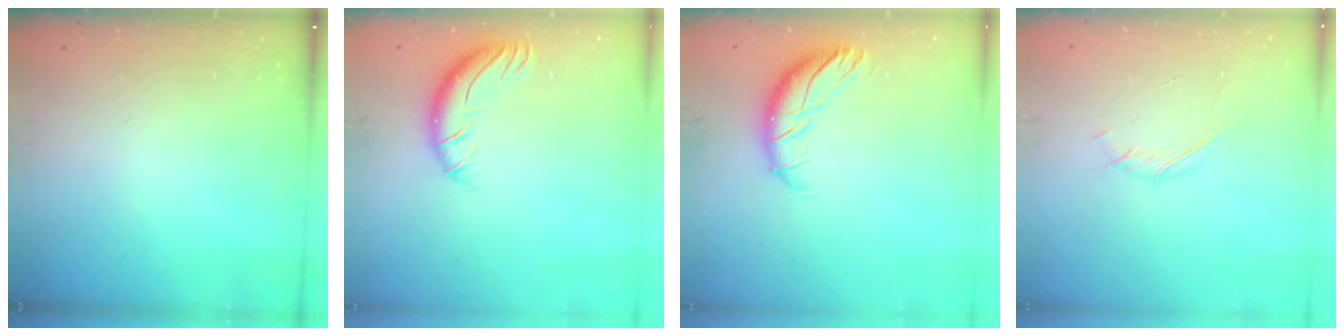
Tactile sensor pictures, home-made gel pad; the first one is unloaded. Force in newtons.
{"total": 10.2, "press": 10.1, "slide": 1.7}
{"total": 12.1, "press": 11.8, "slide": 2.8}
{"total": 3.8, "press": 3.7, "slide": 0.8}